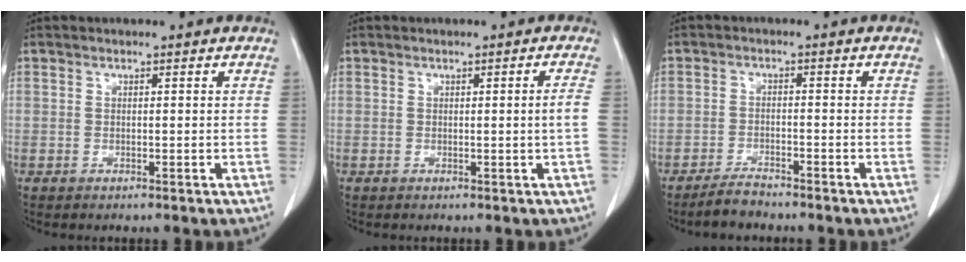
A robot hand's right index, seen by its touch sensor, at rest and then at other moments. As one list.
[{"total": 1.6, "force": [-0.2, -0.5, 1.5], "torque": [-0.024, -0.002, 0.000]}, {"total": 3.0, "force": [-2.8, 0.8, 0.8], "torque": [-0.017, -0.004, -0.051]}]